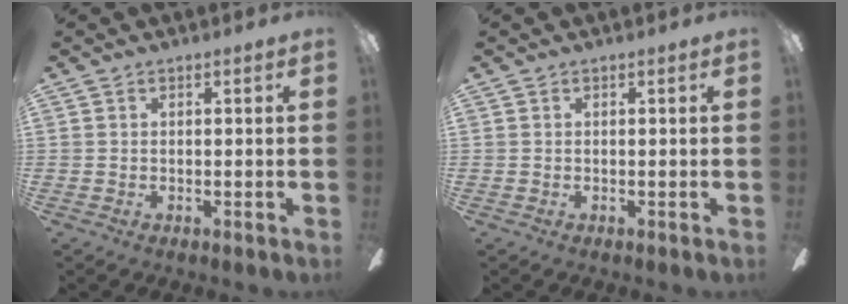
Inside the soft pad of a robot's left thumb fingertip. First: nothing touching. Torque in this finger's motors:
{"motor_torque": [0.00, 0.00, 0.01, -0.01, 0.00]}